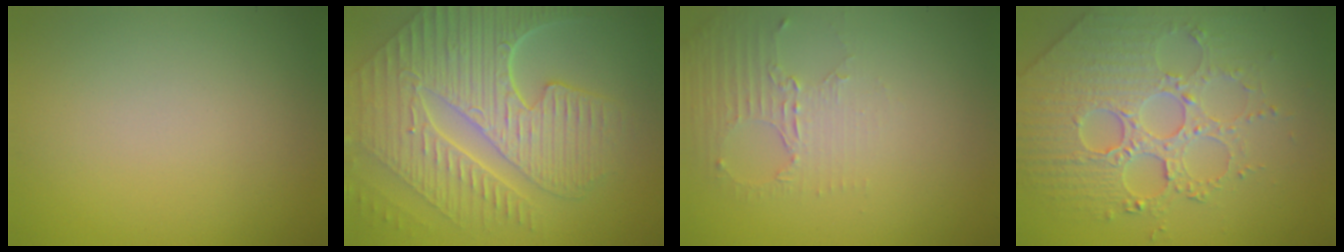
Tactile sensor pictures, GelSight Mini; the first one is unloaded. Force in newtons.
{"total": 9.8, "press": 6.5, "slide": 7.3}
{"total": 2.5, "press": 1.7, "slide": 1.8}
{"total": 5.4, "press": 5.1, "slide": 1.9}